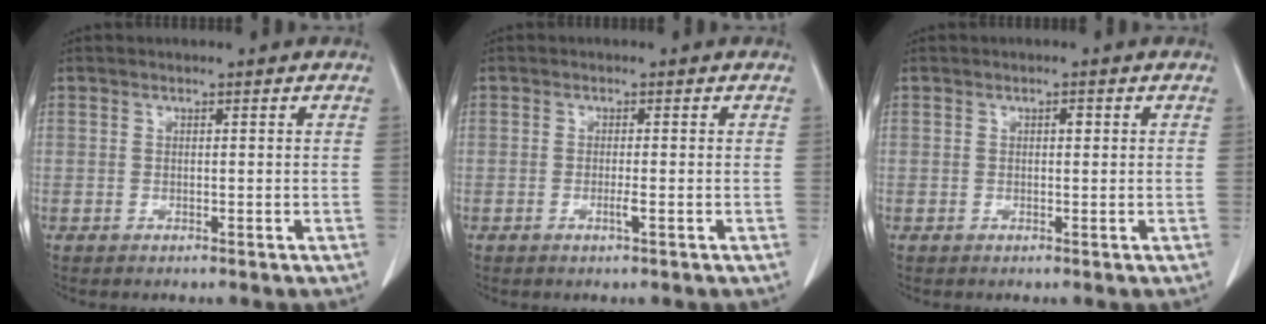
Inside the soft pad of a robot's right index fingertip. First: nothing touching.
{"total": 1.3, "force": [-0.5, -0.1, 1.2], "torque": [-0.026, -0.002, -0.009]}
{"total": 0.8, "force": [0.2, 0.4, 0.7], "torque": [-0.009, 0.002, 0.002]}